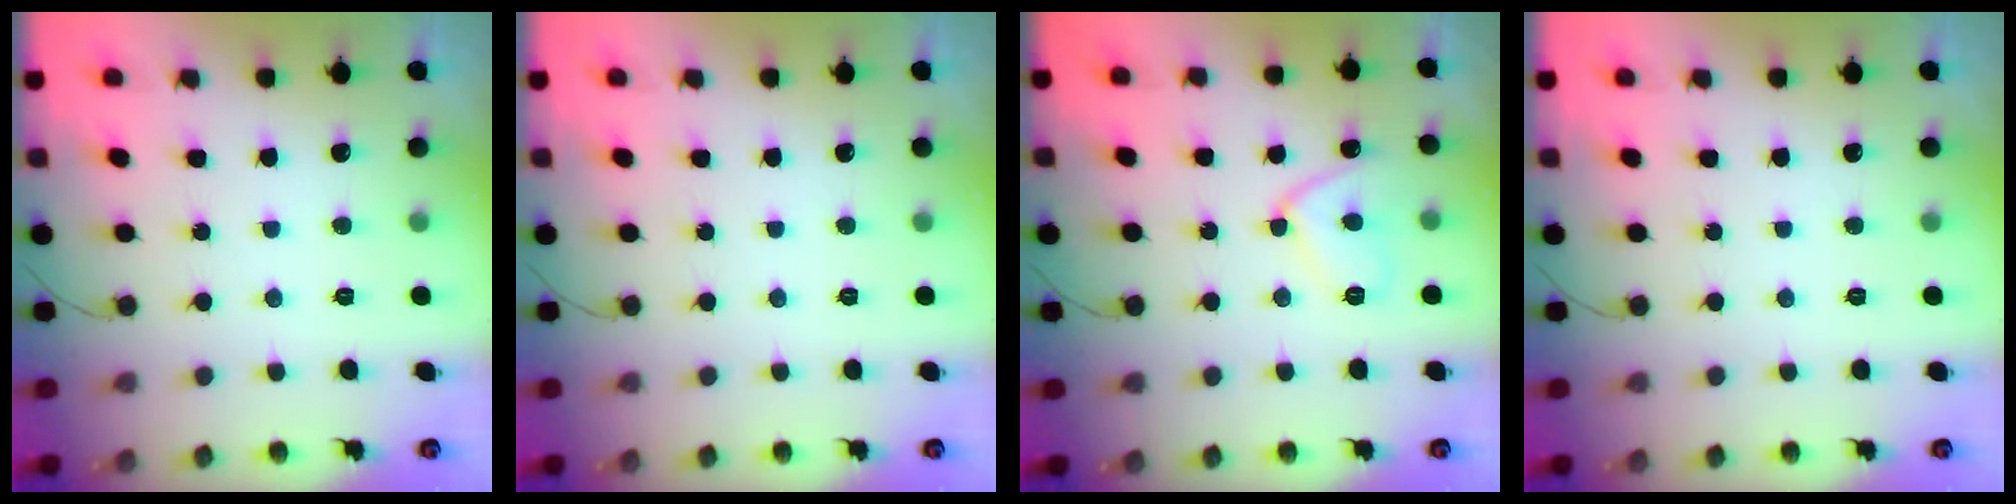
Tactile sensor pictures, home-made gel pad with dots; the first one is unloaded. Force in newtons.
{"total": 0.0}
{"total": 9.1, "press": 9.1, "slide": 0.8}
{"total": 0.0}